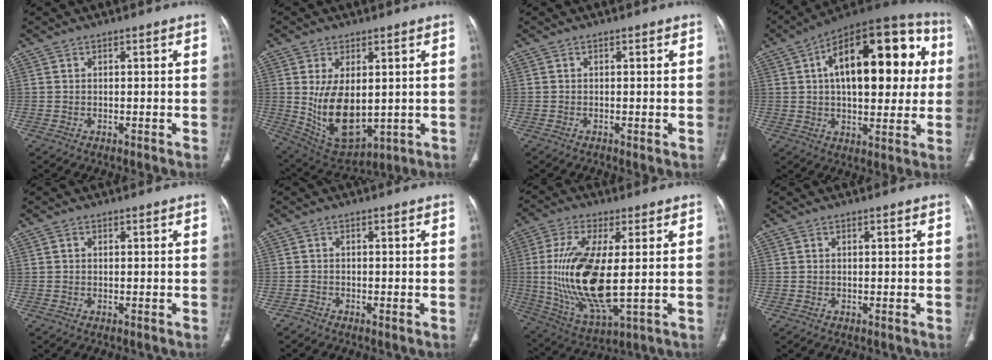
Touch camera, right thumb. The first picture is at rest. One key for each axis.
{"total": 13.5, "fx": 0.3, "fy": 7.6, "fz": 11.2, "tx": -0.184, "ty": -0.015, "tz": 0.036}
{"total": 0.7, "fx": -0.3, "fy": 0.2, "fz": 0.5, "tx": -0.006, "ty": -0.002, "tz": -0.005}
{"total": 27.1, "fx": 5.6, "fy": 13.2, "fz": 23.0, "tx": -0.308, "ty": 0.031, "tz": 0.078}
{"total": 0.7, "fx": 0.2, "fy": 0.6, "fz": 0.3, "tx": -0.002, "ty": 0.002, "tz": 0.003}
{"total": 1.0, "fx": -0.9, "fy": 0.4, "fz": 0.5, "tx": -0.006, "ty": -0.002, "tz": -0.019}
{"total": 18.5, "fx": 0.2, "fy": 6.7, "fz": 17.2, "tx": -0.361, "ty": -0.019, "tz": 0.014}
{"total": 0.0}